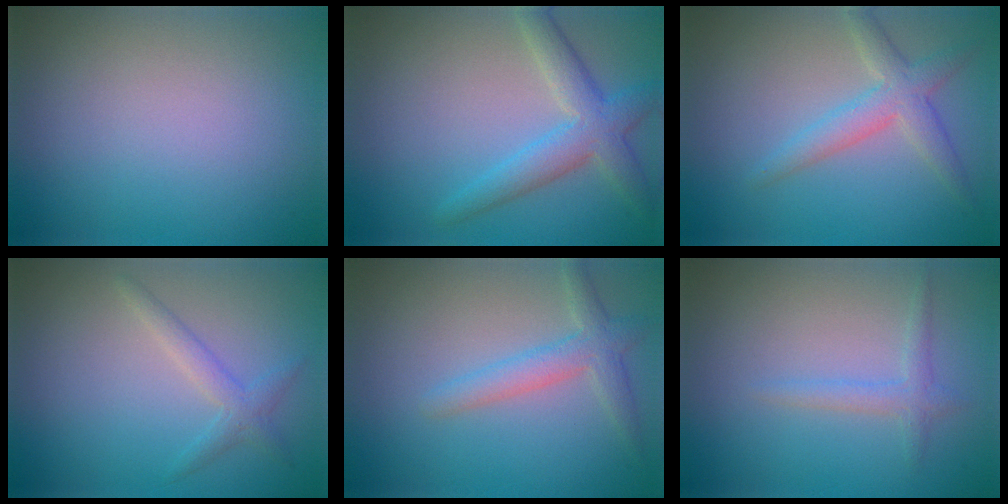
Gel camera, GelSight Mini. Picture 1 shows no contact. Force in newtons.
{"total": 4.1, "press": 4.1, "slide": 0.2}
{"total": 3.1, "press": 3.1, "slide": 0.4}
{"total": 1.8, "press": 1.8, "slide": 0.0}
{"total": 2.7, "press": 2.7, "slide": 0.3}
{"total": 1.5, "press": 1.4, "slide": 0.1}